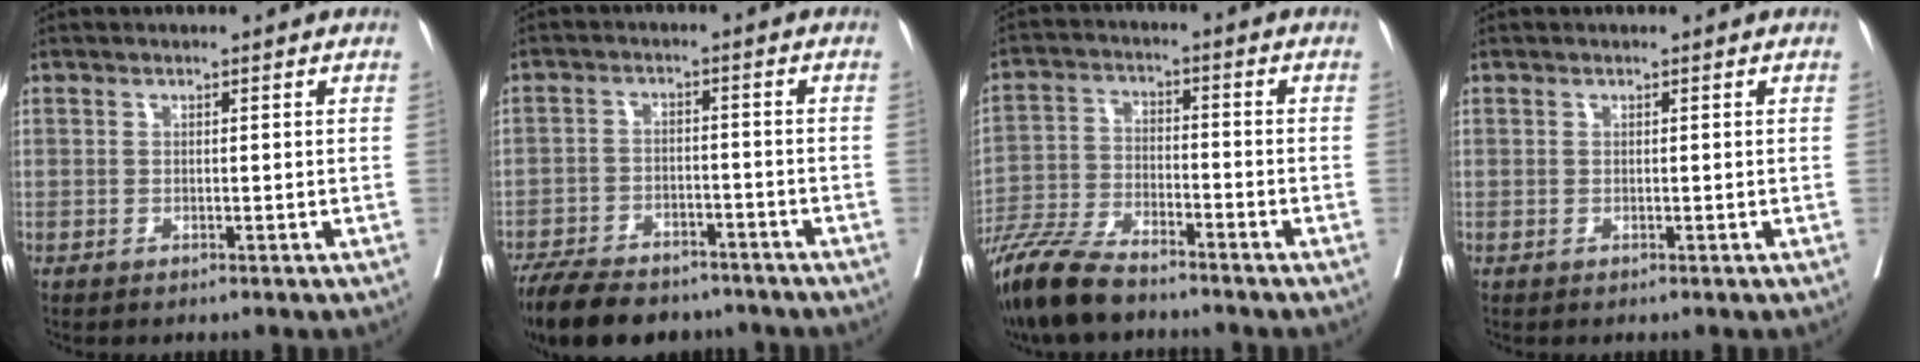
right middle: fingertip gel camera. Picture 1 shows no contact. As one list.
[{"total": 14.4, "force": [-11.9, 5.4, 6.1], "torque": [-0.120, -0.005, -0.177]}, {"total": 12.5, "force": [-10.4, 2.6, 6.4], "torque": [-0.126, -0.034, -0.190]}, {"total": 0.0}]